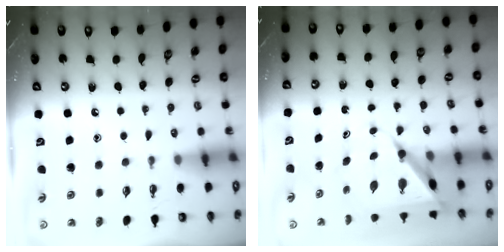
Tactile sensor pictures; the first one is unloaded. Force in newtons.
{"total": 9.8, "press": 9.8, "slide": 0.4}